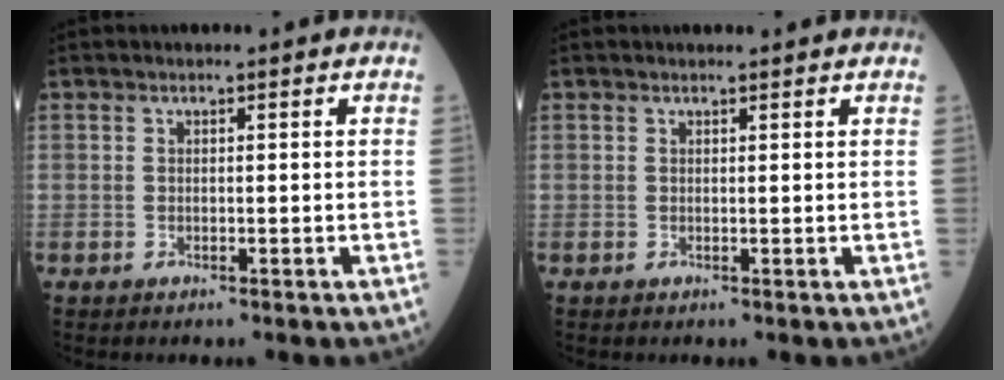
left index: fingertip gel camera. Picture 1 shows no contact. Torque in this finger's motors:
{"motor_torque": [-0.11, -1.24, -0.35, 0.00]}